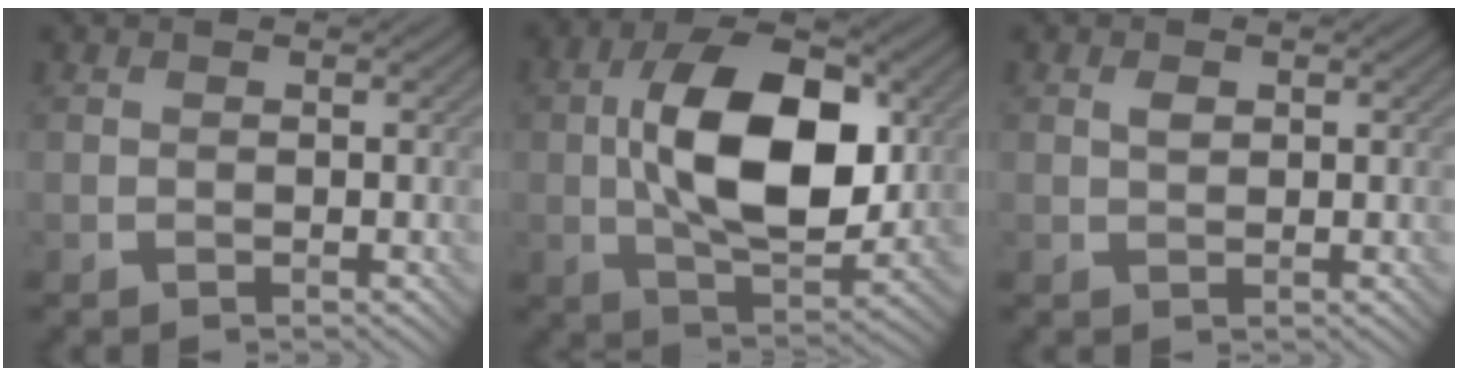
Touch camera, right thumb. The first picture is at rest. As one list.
[{"total": 14.3, "force": [1.1, 7.8, 11.9], "torque": [-0.219, 0.006, 0.018]}, {"total": 1.2, "force": [0.4, 0.7, 0.9], "torque": [-0.018, 0.000, 0.008]}]